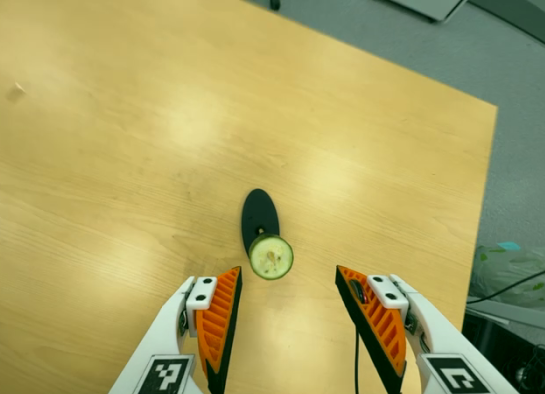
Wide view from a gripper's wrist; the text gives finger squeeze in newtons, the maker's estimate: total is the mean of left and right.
{"total": 0.0}